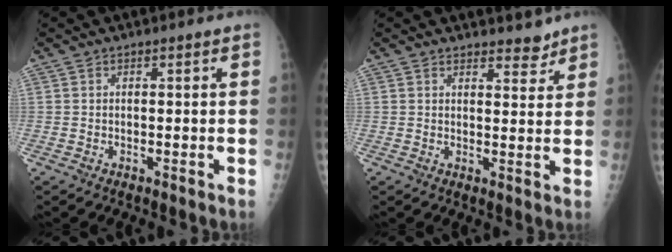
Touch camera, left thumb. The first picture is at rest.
{"total": 3.5, "force": [3.0, 1.4, 0.9], "torque": [0.006, -0.023, 0.043]}